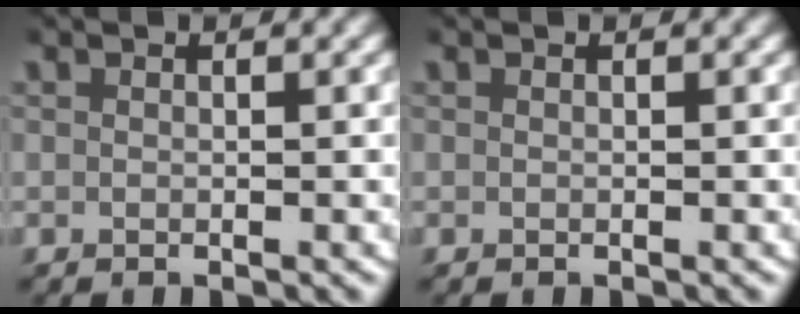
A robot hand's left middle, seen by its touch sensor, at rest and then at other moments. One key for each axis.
{"total": 0.0}